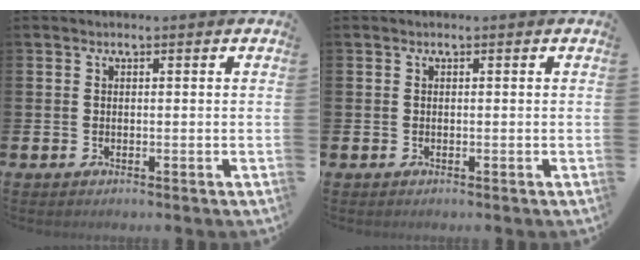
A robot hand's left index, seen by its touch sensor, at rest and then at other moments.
{"total": 0.0}